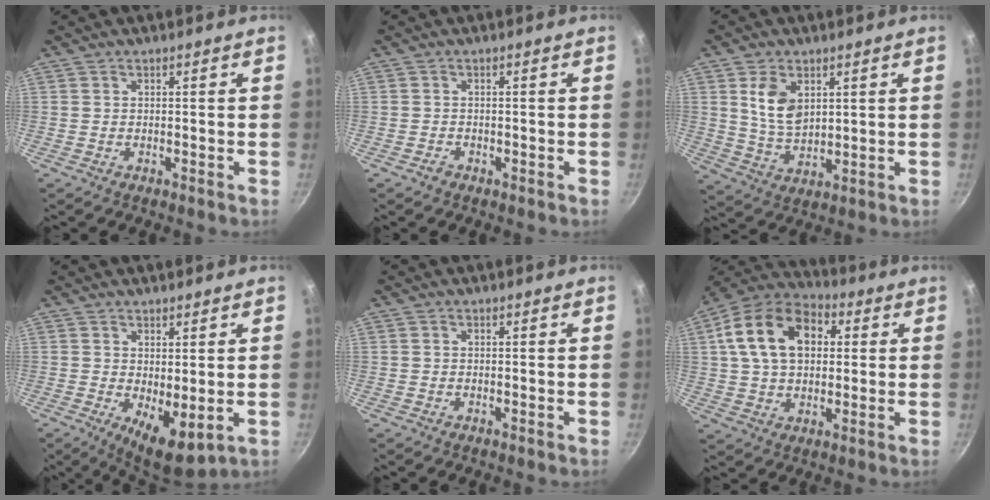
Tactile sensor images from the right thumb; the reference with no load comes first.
{"total": 1.1, "force": [-0.7, 0.7, 0.3], "torque": [-0.008, 0.006, -0.011]}
{"total": 8.1, "force": [2.7, 5.1, 5.6], "torque": [-0.091, -0.021, 0.059]}
{"total": 7.6, "force": [0.0, 3.3, 6.9], "torque": [-0.089, -0.018, 0.011]}
{"total": 0.0}
{"total": 17.6, "force": [4.0, 12.0, 12.2], "torque": [-0.192, 0.021, 0.054]}